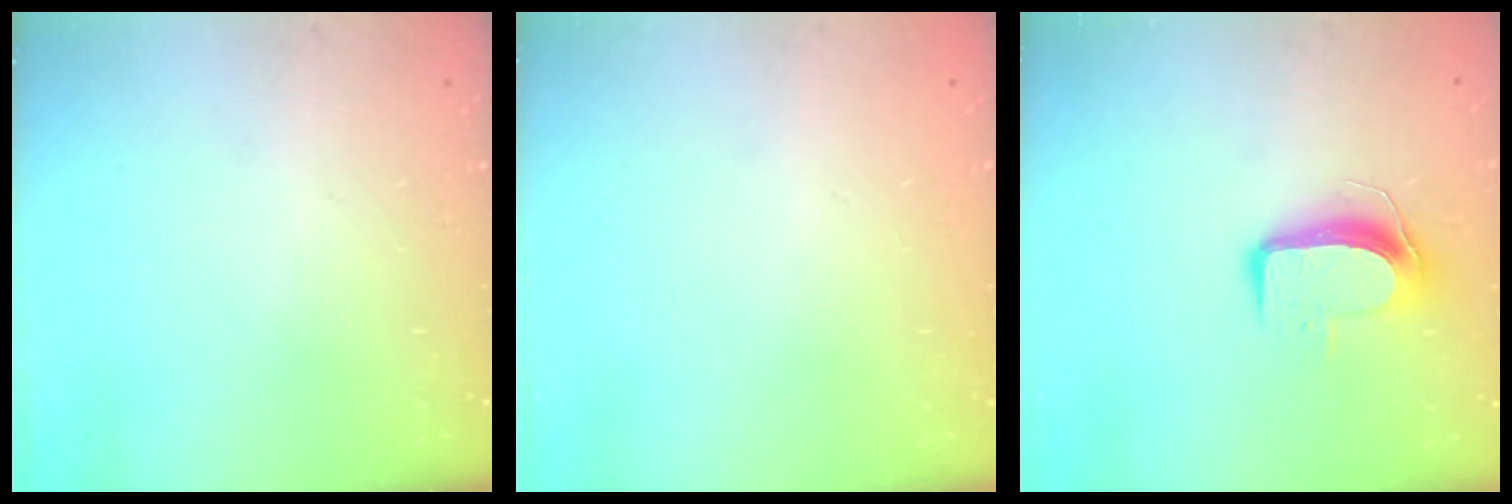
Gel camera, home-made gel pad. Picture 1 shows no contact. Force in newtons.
{"total": 0.0}
{"total": 9.0, "press": 9.0, "slide": 0.8}